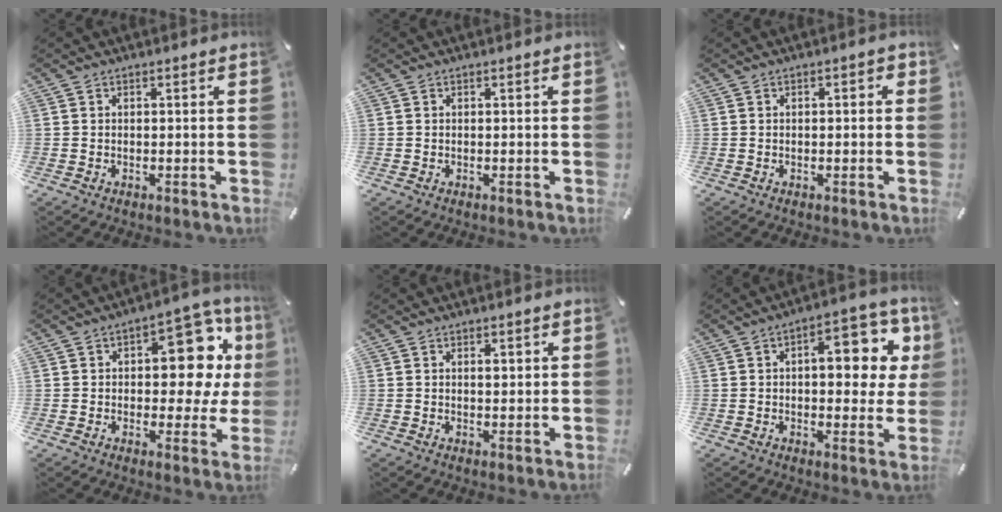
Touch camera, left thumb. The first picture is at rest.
{"total": 0.0}
{"total": 1.0, "force": [-0.2, 0.5, 0.9], "torque": [-0.016, 0.003, -0.004]}
{"total": 17.1, "force": [3.8, 9.9, 13.4], "torque": [-0.151, -0.025, 0.063]}
{"total": 1.3, "force": [0.5, 0.8, 1.0], "torque": [-0.004, -0.004, 0.005]}
{"total": 14.0, "force": [3.6, 6.9, 11.6], "torque": [-0.137, -0.015, 0.054]}